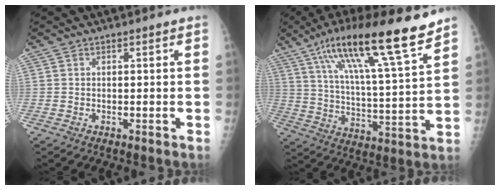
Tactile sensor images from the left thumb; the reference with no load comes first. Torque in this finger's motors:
{"motor_torque": [0.47, 0.43, 1.62, -1.16, 0.43]}